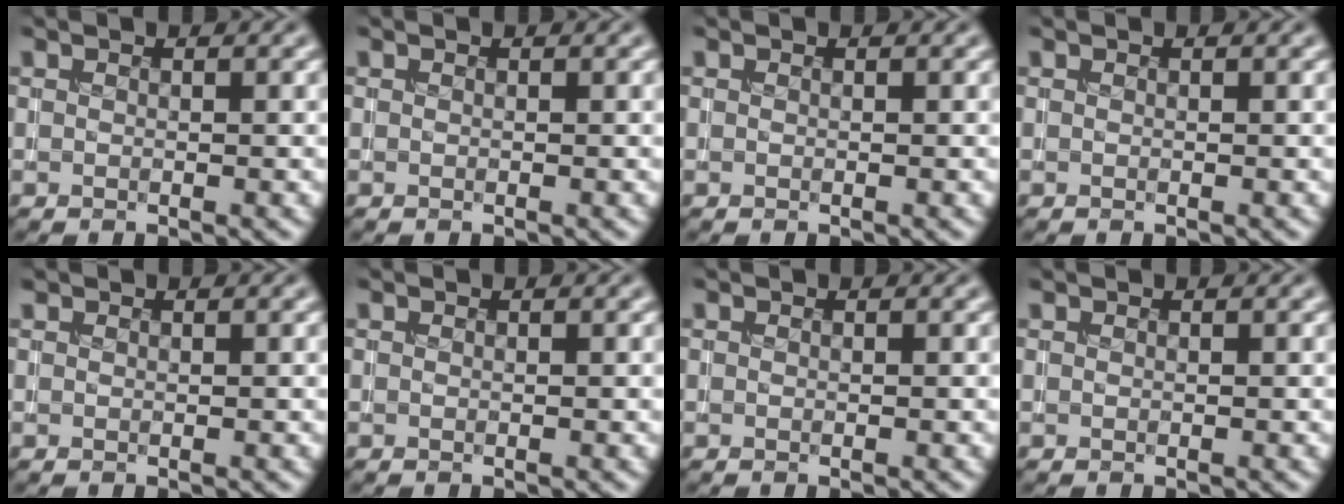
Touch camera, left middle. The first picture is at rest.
{"total": 0.0}
{"total": 0.0}
{"total": 0.0}
{"total": 0.0}
{"total": 0.0}
{"total": 0.0}
{"total": 0.0}